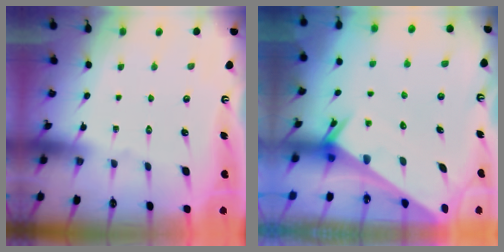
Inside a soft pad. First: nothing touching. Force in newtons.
{"total": 2.6, "press": 2.6, "slide": 0.1}